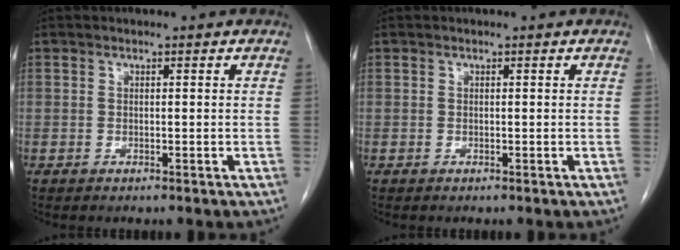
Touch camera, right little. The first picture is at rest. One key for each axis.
{"total": 0.0}